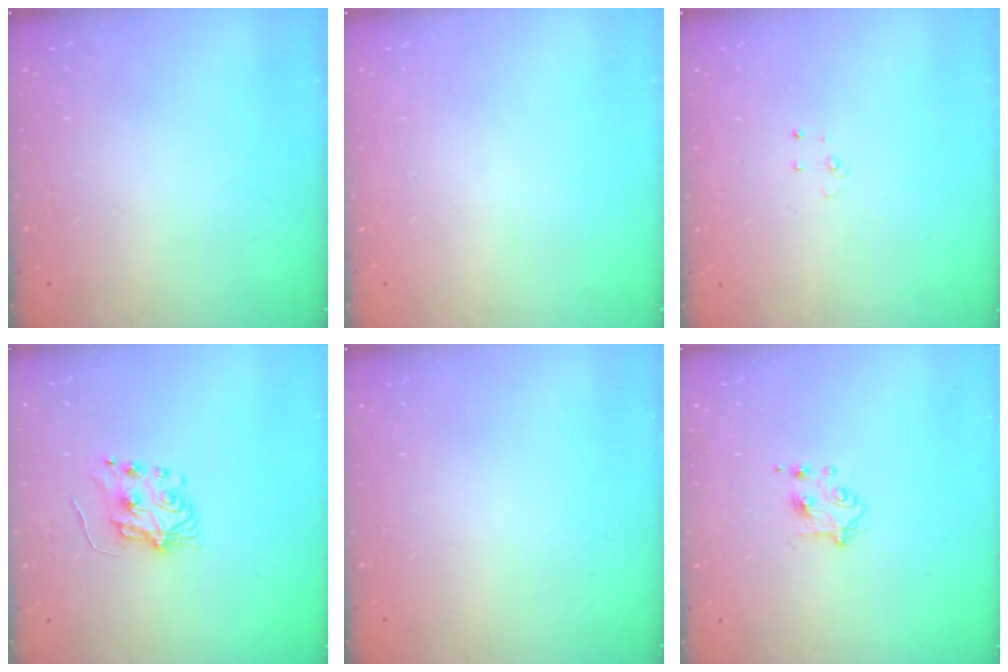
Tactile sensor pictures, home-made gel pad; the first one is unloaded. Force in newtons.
{"total": 0.0}
{"total": 2.7, "press": 2.7, "slide": 0.2}
{"total": 6.4, "press": 6.4, "slide": 0.5}
{"total": 0.0}
{"total": 4.9, "press": 4.9, "slide": 0.7}